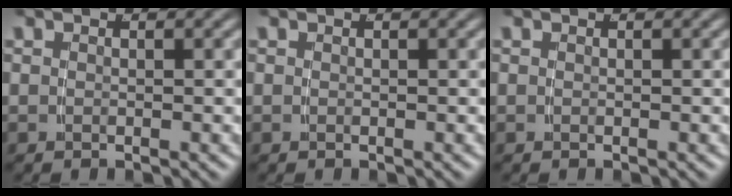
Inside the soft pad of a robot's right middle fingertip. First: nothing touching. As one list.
[{"total": 0.0}, {"total": 0.0}]